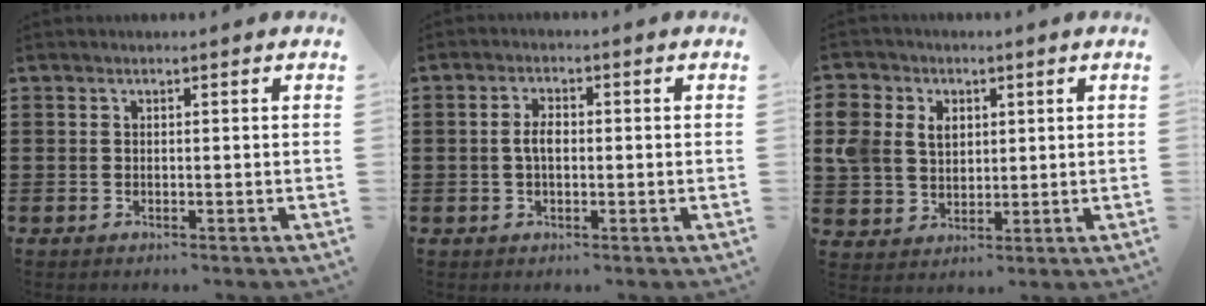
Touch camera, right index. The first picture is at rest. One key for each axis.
{"total": 2.9, "fx": -0.1, "fy": 1.4, "fz": 2.5, "tx": -0.057, "ty": 0.002, "tz": -0.006}
{"total": 7.1, "fx": 2.0, "fy": 6.0, "fz": 3.3, "tx": -0.107, "ty": 0.013, "tz": 0.033}